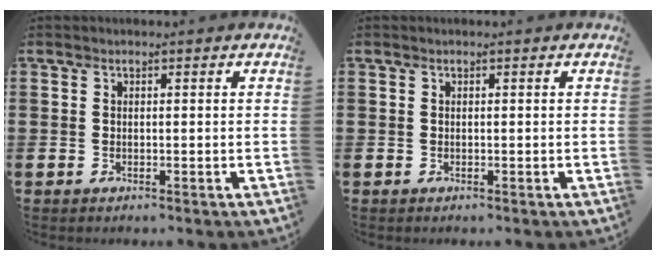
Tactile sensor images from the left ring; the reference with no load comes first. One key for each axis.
{"total": 0.0}